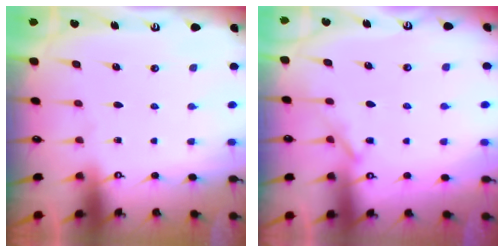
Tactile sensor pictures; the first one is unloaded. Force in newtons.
{"total": 6.4, "press": 6.4, "slide": 0.7}